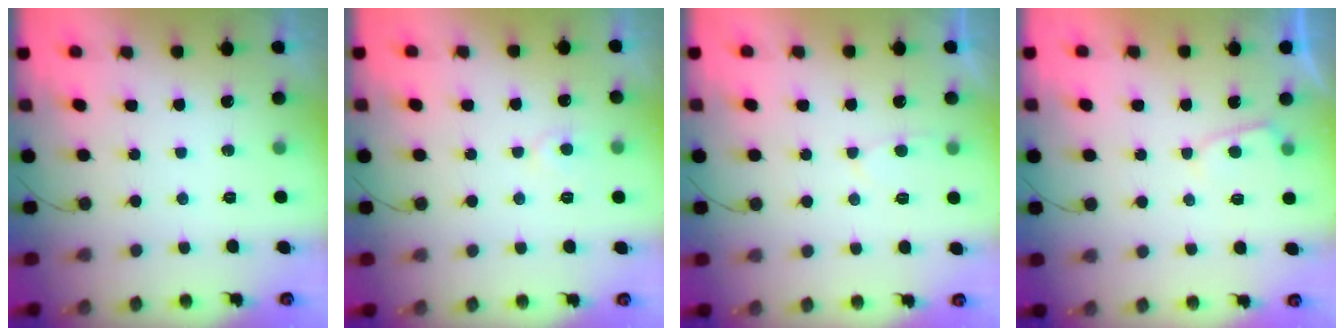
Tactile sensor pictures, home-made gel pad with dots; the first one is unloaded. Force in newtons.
{"total": 5.0, "press": 5.0, "slide": 0.3}
{"total": 3.1, "press": 3.0, "slide": 0.4}
{"total": 2.1, "press": 2.1, "slide": 0.3}